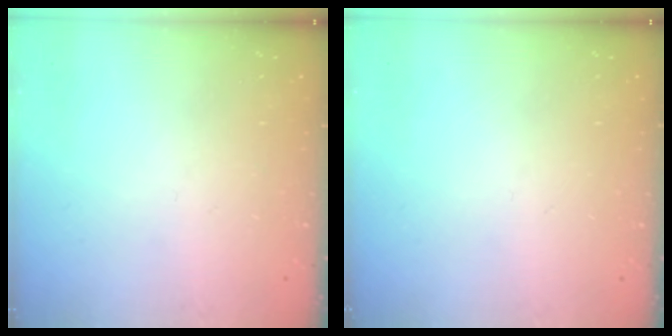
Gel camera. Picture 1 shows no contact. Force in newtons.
{"total": 0.0}